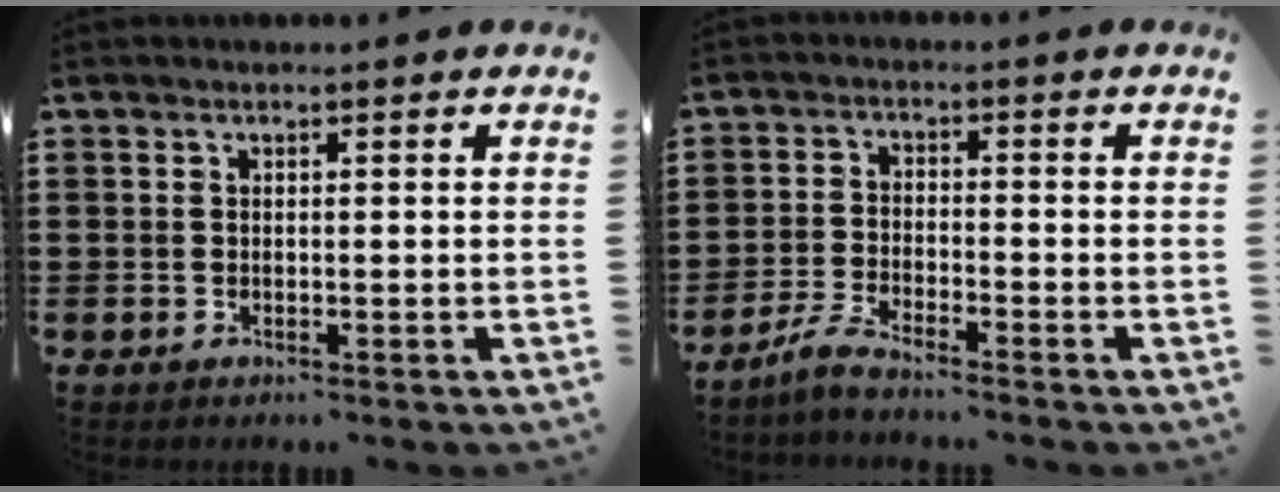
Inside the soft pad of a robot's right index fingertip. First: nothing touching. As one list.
[{"total": 3.4, "force": [-3.1, 0.0, 1.3], "torque": [-0.048, -0.006, -0.067]}]